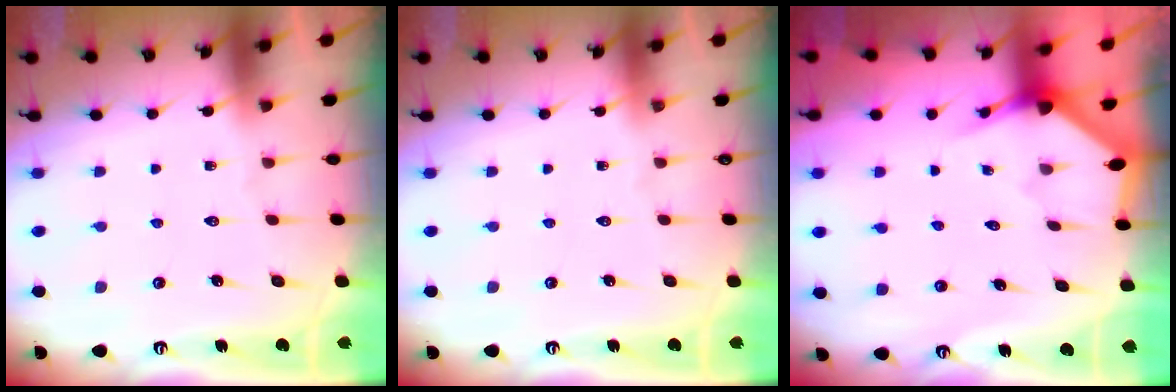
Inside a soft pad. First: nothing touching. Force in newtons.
{"total": 0.0}
{"total": 2.6, "press": 2.6, "slide": 0.1}